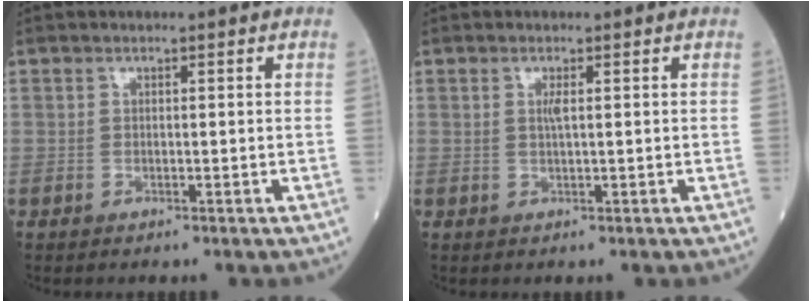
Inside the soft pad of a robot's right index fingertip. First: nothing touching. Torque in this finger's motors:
{"motor_torque": [0.49, 0.16, 0.23, 0.06]}